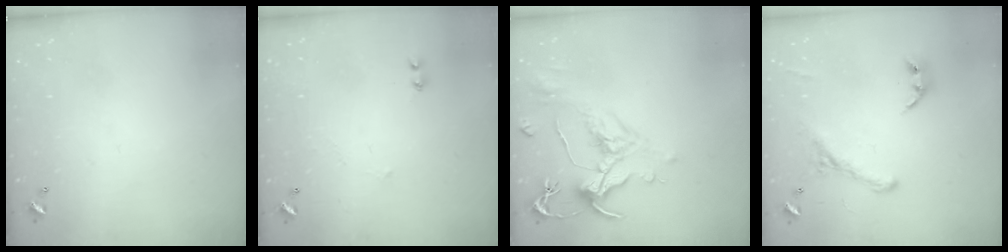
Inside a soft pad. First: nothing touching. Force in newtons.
{"total": 2.9, "press": 2.9, "slide": 0.4}
{"total": 1.6, "press": 0.7, "slide": 1.5}
{"total": 2.9, "press": 2.7, "slide": 1.2}